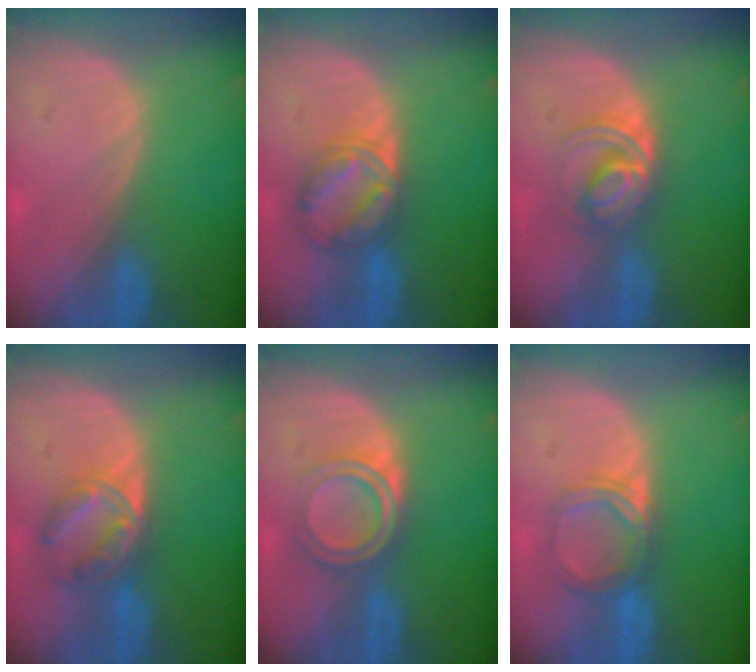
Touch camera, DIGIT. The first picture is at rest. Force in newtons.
{"total": 6.2, "press": 6.2, "slide": 0.1}
{"total": 5.4, "press": 5.3, "slide": 1.1}
{"total": 6.7, "press": 5.9, "slide": 3.2}
{"total": 5.2, "press": 4.8, "slide": 1.9}
{"total": 4.9, "press": 4.6, "slide": 1.9}